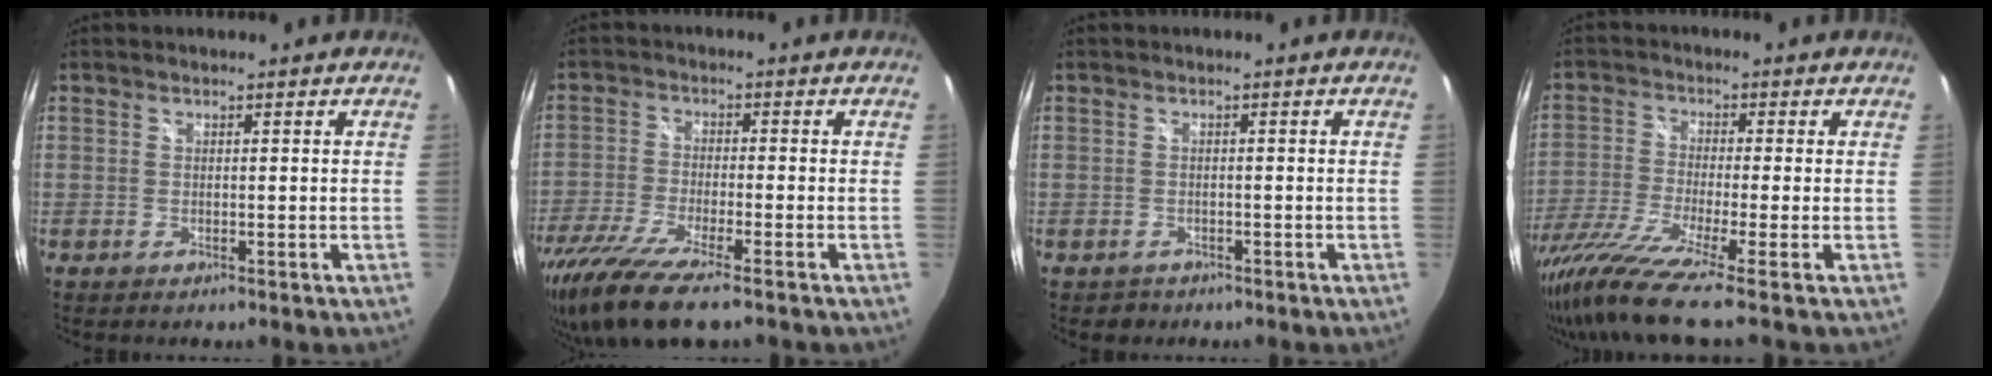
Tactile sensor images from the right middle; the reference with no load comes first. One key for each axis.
{"total": 13.2, "fx": -9.8, "fy": 2.0, "fz": 8.6, "tx": -0.189, "ty": -0.054, "tz": -0.180}
{"total": 1.8, "fx": -1.1, "fy": 1.4, "fz": 0.2, "tx": -0.009, "ty": -0.002, "tz": -0.014}
{"total": 10.5, "fx": -8.1, "fy": -1.5, "fz": 6.4, "tx": -0.140, "ty": -0.043, "tz": -0.157}